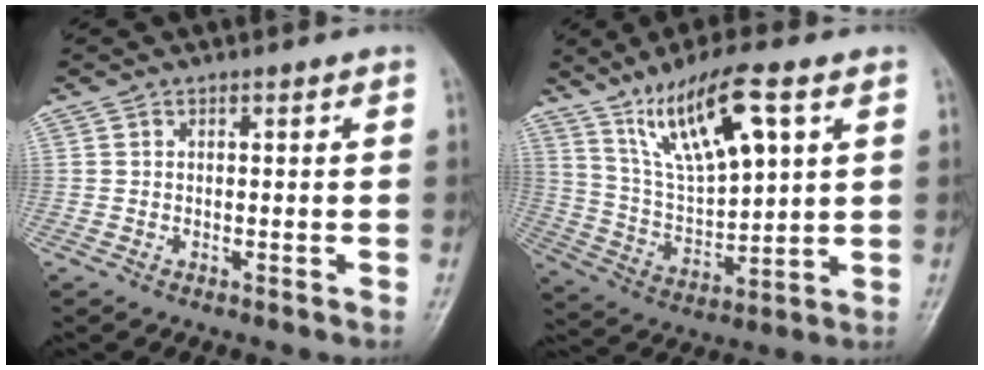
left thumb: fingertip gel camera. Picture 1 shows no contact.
{"total": 14.8, "force": [7.6, 4.3, 12.0], "torque": [-0.204, -0.024, 0.154]}